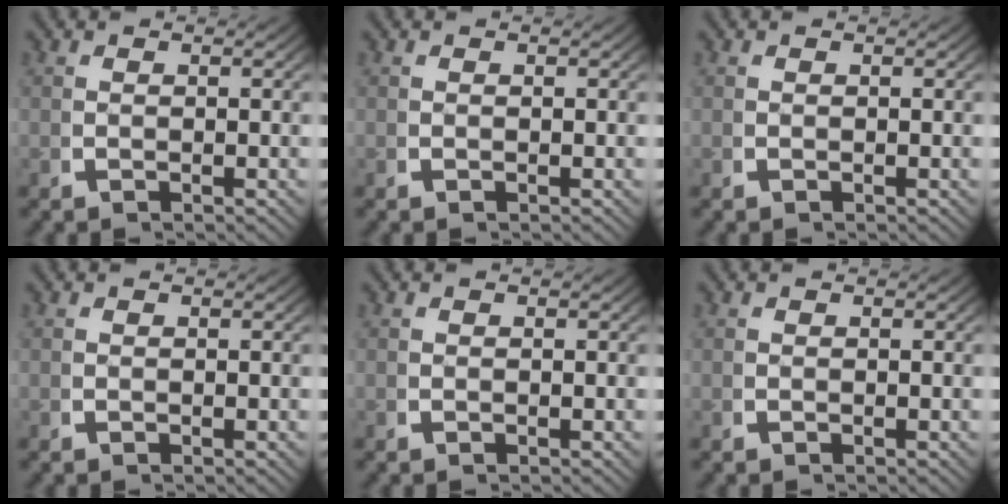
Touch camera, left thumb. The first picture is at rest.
{"total": 0.0}
{"total": 0.0}
{"total": 0.0}
{"total": 0.0}
{"total": 0.0}